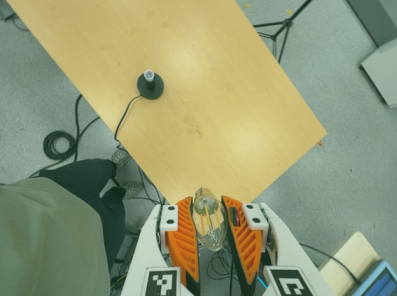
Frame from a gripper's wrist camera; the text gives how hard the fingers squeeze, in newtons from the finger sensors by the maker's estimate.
{"total": 21.7, "left": 24.3, "right": 19.1}